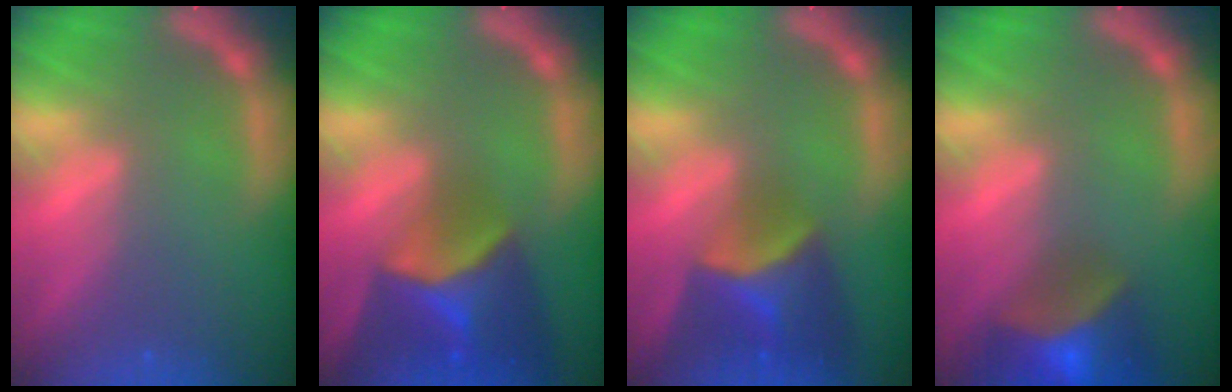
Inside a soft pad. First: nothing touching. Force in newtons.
{"total": 8.9}
{"total": 6.9}
{"total": 8.4}